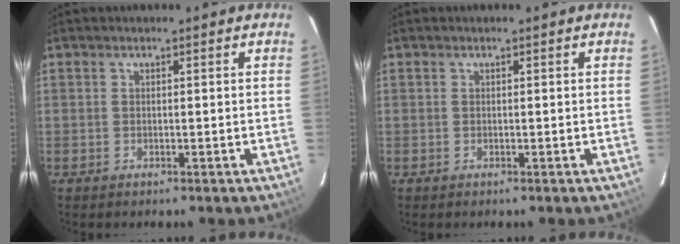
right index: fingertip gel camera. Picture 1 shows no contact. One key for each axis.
{"total": 0.0}